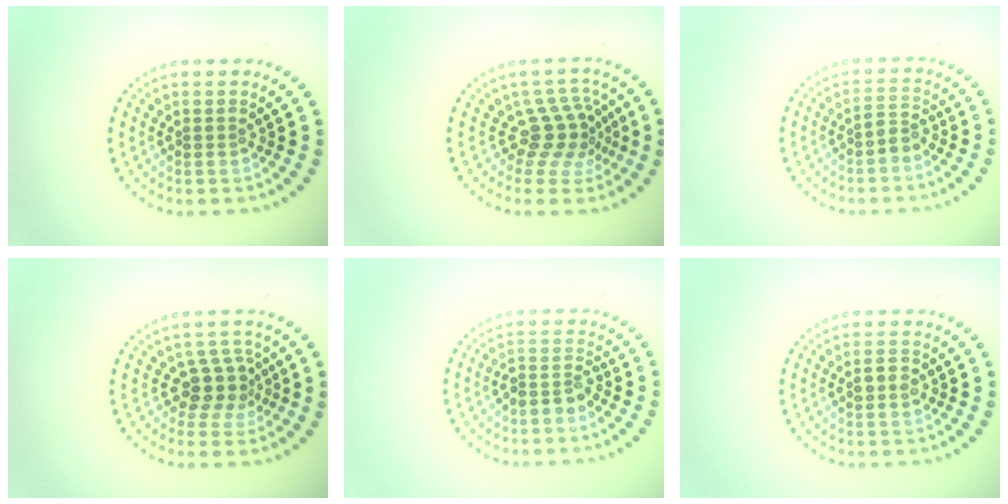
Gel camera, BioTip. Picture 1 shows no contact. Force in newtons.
{"total": 3.5, "press": 2.4, "slide": 2.5}
{"total": 1.5, "press": 1.2, "slide": 0.8}
{"total": 2.8, "press": 2.2, "slide": 1.8}
{"total": 2.2, "press": 1.8, "slide": 1.3}
{"total": 1.5, "press": 1.5, "slide": 0.1}